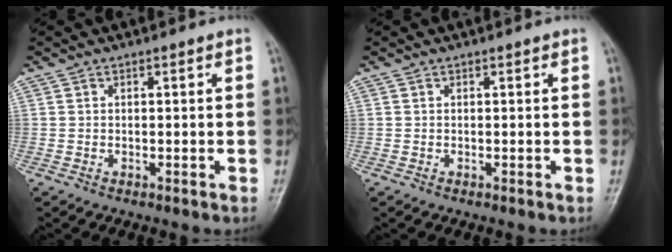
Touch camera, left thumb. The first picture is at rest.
{"total": 0.0}